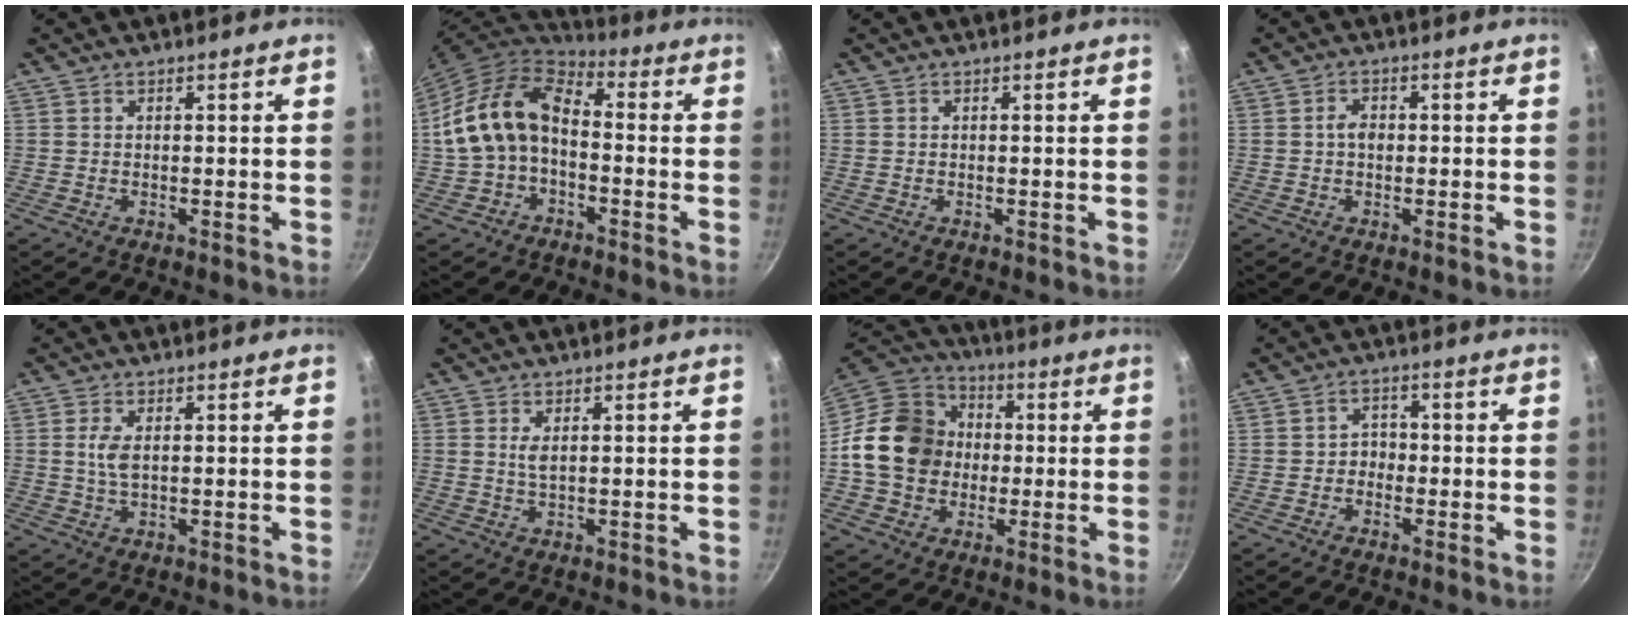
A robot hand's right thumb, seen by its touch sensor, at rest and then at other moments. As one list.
[{"total": 14.1, "force": [-1.2, 9.3, 10.6], "torque": [-0.179, 0.047, -0.031]}, {"total": 0.0}, {"total": 2.5, "force": [-0.1, 1.6, 1.8], "torque": [-0.024, 0.008, -0.003]}, {"total": 3.5, "force": [0.7, 1.7, 3.0], "torque": [-0.063, -0.001, 0.014]}, {"total": 1.9, "force": [0.6, 0.7, 1.6], "torque": [-0.033, -0.005, 0.014]}, {"total": 17.6, "force": [-0.2, 14.9, 9.4], "torque": [-0.141, 0.032, -0.016]}, {"total": 2.8, "force": [-0.8, 2.4, 1.2], "torque": [0.003, 0.014, -0.019]}]